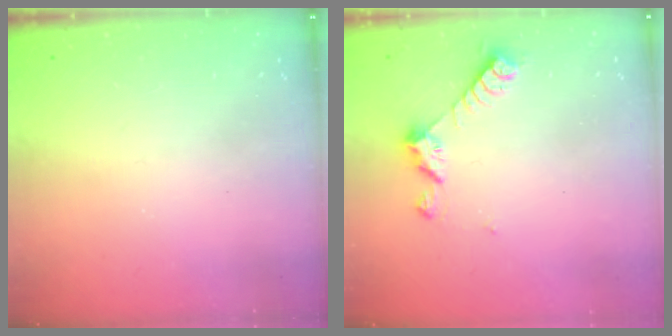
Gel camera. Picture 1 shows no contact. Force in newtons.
{"total": 7.2, "press": 7.2, "slide": 0.5}